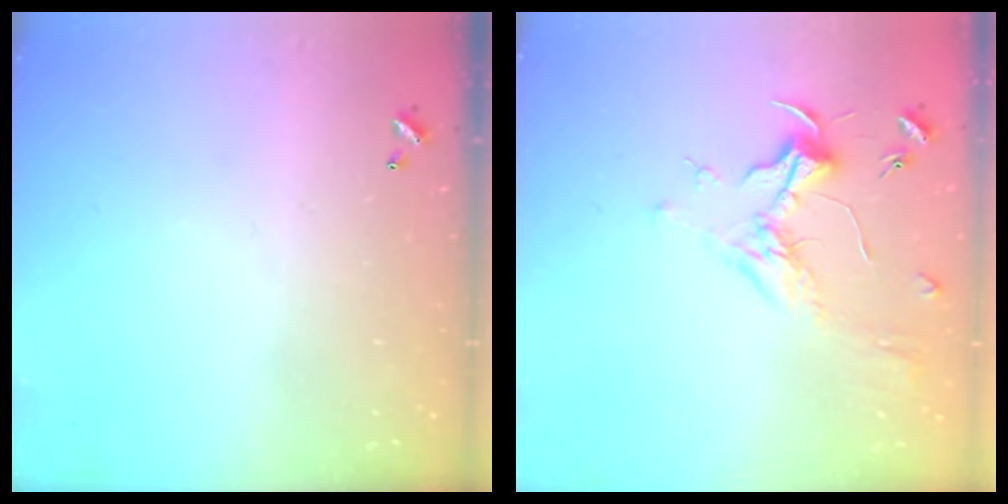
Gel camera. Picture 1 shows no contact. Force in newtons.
{"total": 1.8, "press": 1.6, "slide": 0.7}